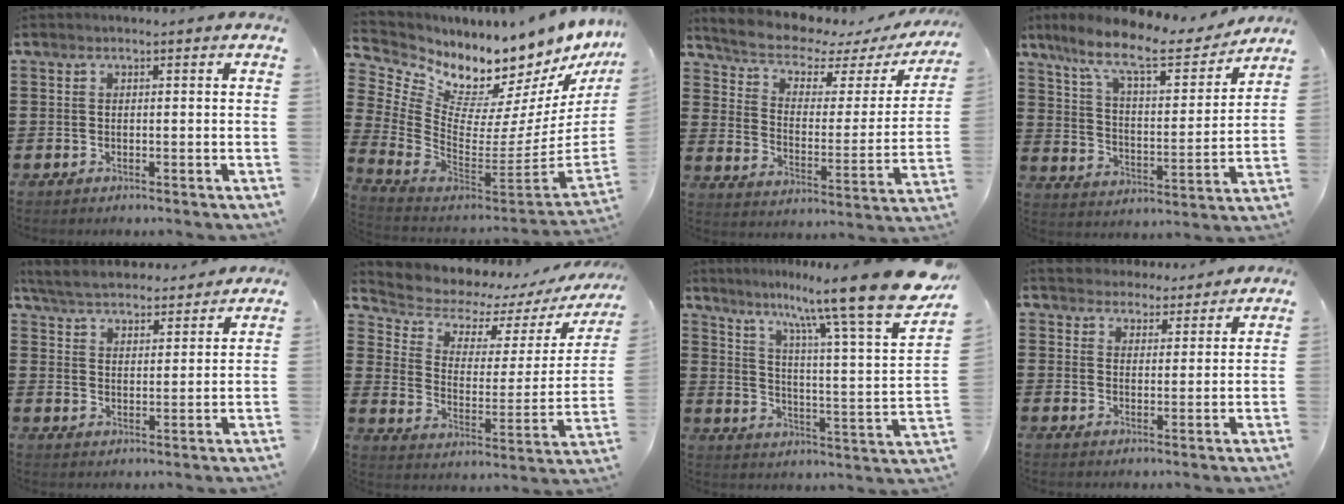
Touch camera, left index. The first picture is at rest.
{"total": 6.9, "force": [6.7, 1.7, 0.3], "torque": [-0.054, -0.093, 0.109]}
{"total": 5.7, "force": [5.0, 1.7, 2.1], "torque": [-0.071, -0.034, 0.081]}
{"total": 10.8, "force": [8.7, 1.8, 6.1], "torque": [-0.143, -0.047, 0.144]}
{"total": 5.4, "force": [5.2, 1.2, 0.9], "torque": [-0.041, -0.019, 0.093]}
{"total": 6.4, "force": [5.8, 2.5, 0.9], "torque": [-0.052, -0.047, 0.100]}
{"total": 15.0, "force": [11.9, -0.1, 9.2], "torque": [-0.174, -0.088, 0.185]}
{"total": 3.7, "force": [3.4, 1.3, -0.4], "torque": [-0.008, -0.008, 0.063]}